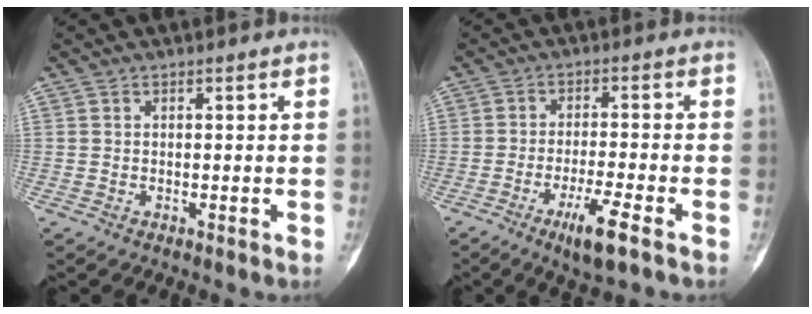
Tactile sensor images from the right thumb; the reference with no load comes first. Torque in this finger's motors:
{"motor_torque": [1.10, 0.88, 0.83, -0.72, 0.26]}